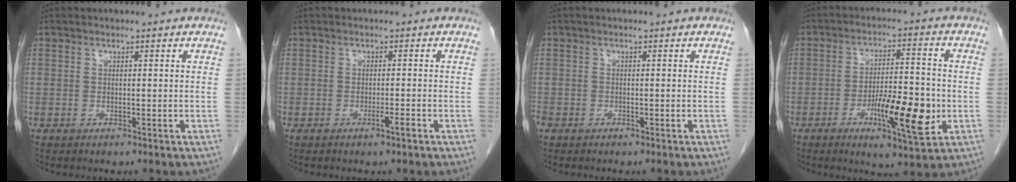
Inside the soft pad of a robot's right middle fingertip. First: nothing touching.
{"total": 1.5, "force": [-0.9, -0.2, 1.2], "torque": [-0.023, -0.002, -0.016]}
{"total": 1.8, "force": [-1.2, 1.2, 0.7], "torque": [-0.021, -0.001, -0.023]}
{"total": 11.0, "force": [-3.3, 2.1, 10.3], "torque": [-0.170, -0.008, -0.052]}